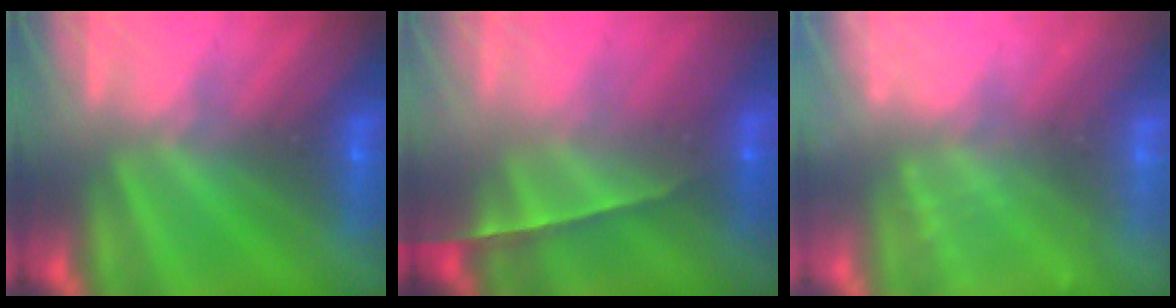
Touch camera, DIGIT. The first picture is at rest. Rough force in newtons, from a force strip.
{"total": 1.4}
{"total": 2.4}